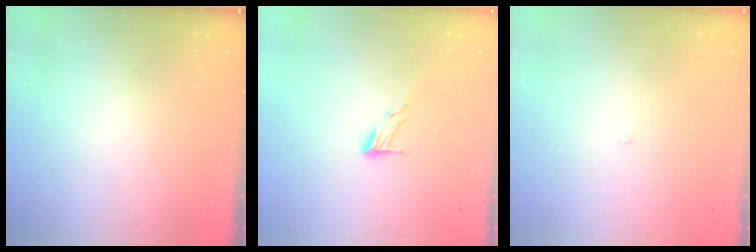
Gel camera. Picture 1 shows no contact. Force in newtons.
{"total": 7.2, "press": 7.2, "slide": 0.6}
{"total": 2.2, "press": 2.2, "slide": 0.2}